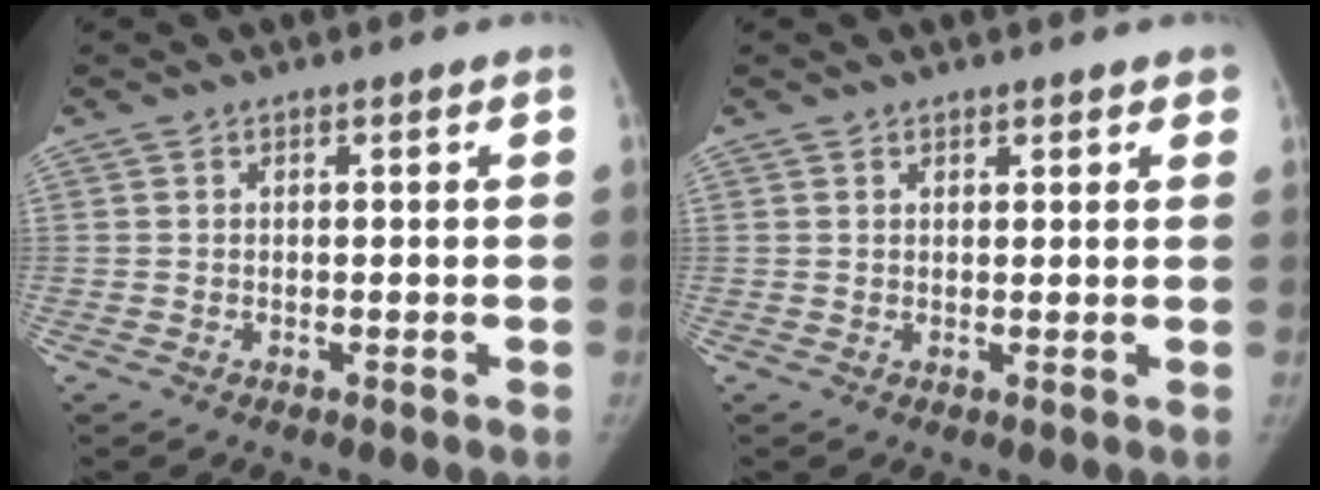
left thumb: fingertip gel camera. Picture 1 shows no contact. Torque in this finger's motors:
{"motor_torque": [-0.36, -0.26, -0.07, -0.06, -0.06]}